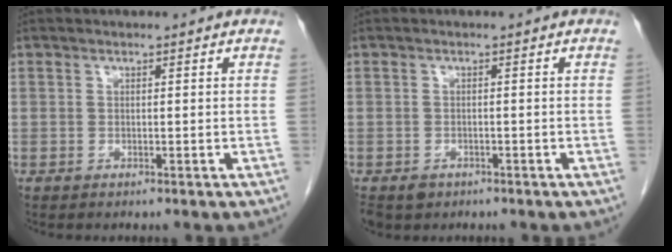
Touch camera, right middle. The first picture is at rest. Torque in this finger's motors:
{"motor_torque": [-0.01, 0.04, 0.00, 0.00]}